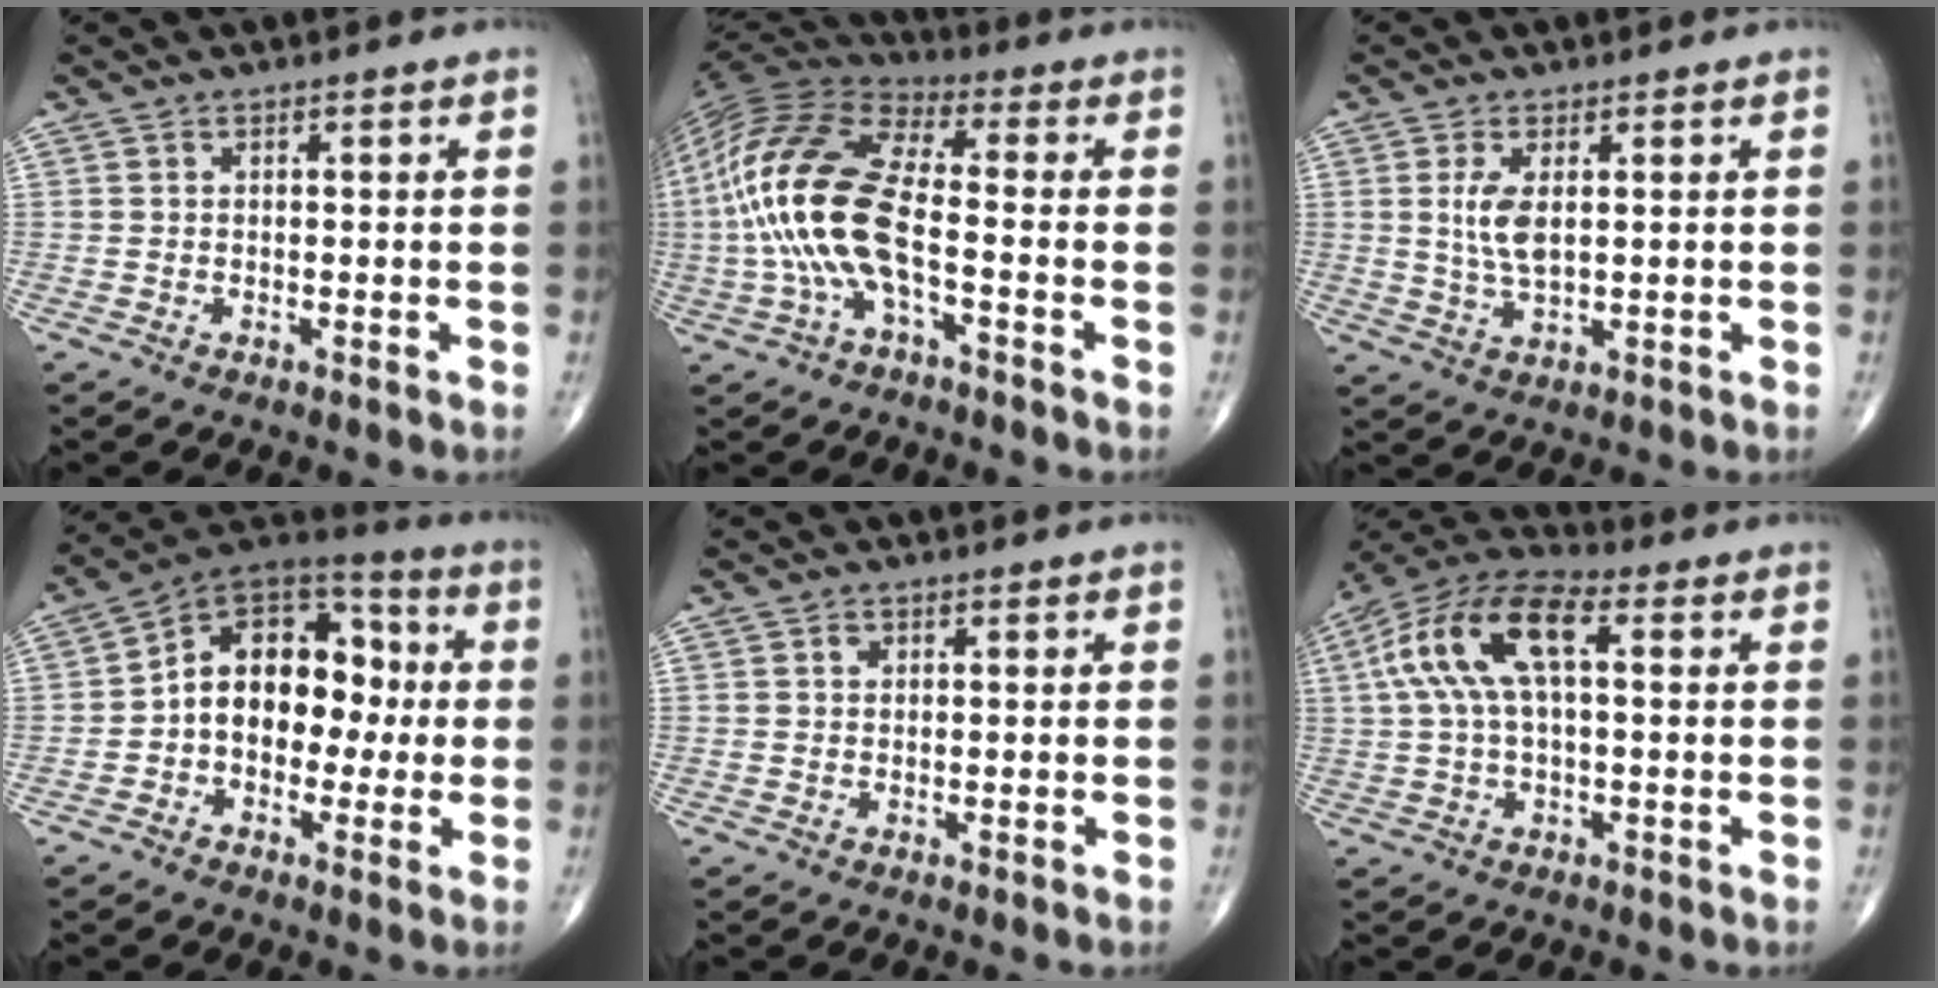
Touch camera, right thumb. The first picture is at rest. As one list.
[{"total": 18.7, "force": [-3.1, 7.3, 17.0], "torque": [-0.375, 0.032, -0.062]}, {"total": 5.4, "force": [1.1, 2.3, 4.7], "torque": [-0.099, -0.010, 0.027]}, {"total": 15.5, "force": [-0.3, 11.0, 11.0], "torque": [-0.124, 0.048, -0.018]}, {"total": 0.9, "force": [0.4, 0.8, 0.4], "torque": [-0.001, 0.000, 0.006]}, {"total": 14.1, "force": [2.8, 6.3, 12.2], "torque": [-0.255, 0.041, 0.047]}]